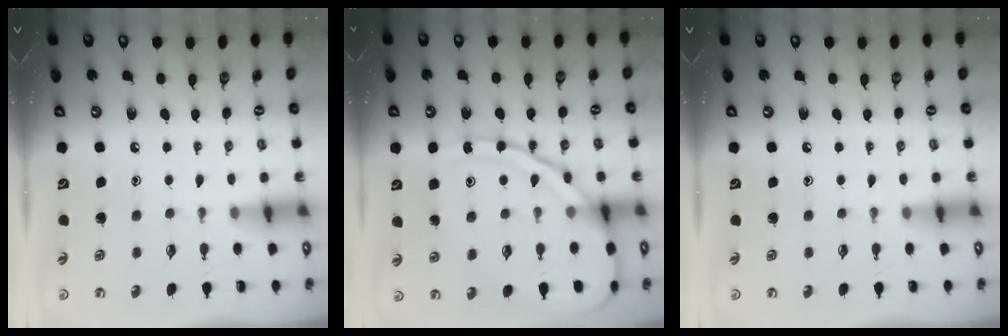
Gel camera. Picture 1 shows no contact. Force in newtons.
{"total": 15.6, "press": 15.5, "slide": 1.7}
{"total": 0.0}